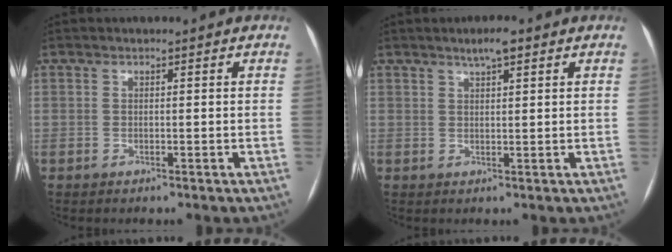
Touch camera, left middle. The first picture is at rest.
{"total": 2.9, "force": [1.9, 0.5, 2.1], "torque": [-0.039, 0.006, 0.032]}